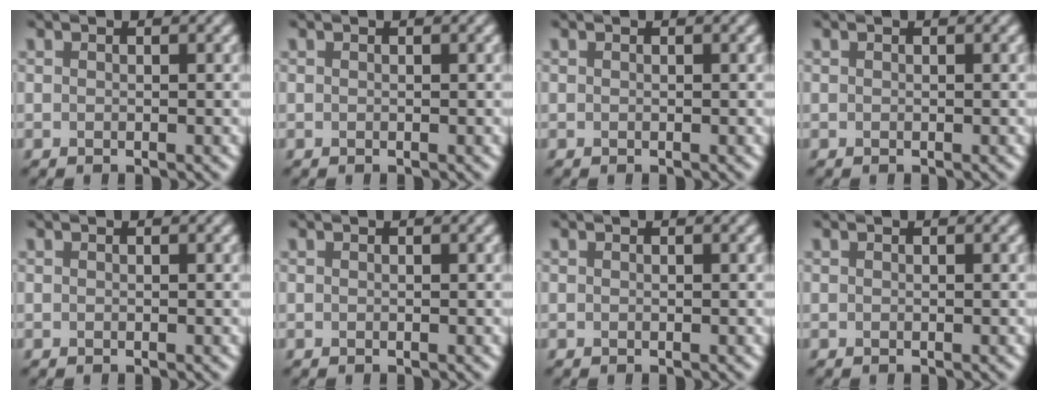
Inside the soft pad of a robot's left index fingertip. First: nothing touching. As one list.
[{"total": 0.0}, {"total": 0.0}, {"total": 0.0}, {"total": 0.0}, {"total": 0.0}, {"total": 0.0}, {"total": 0.0}]